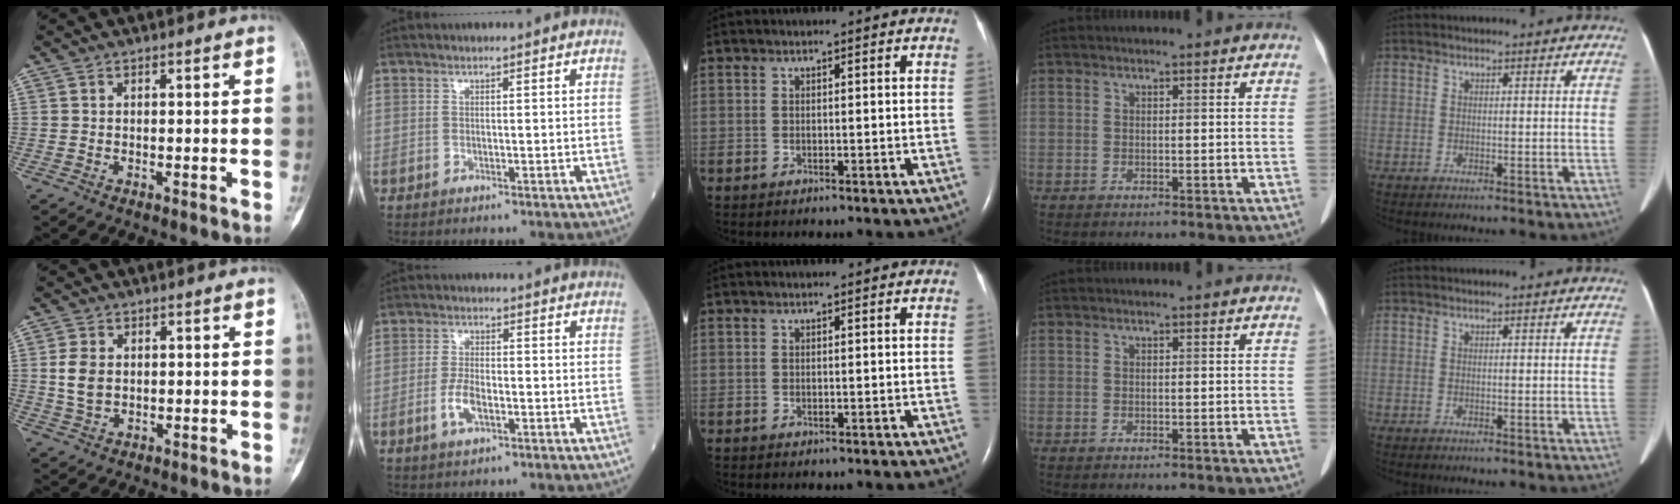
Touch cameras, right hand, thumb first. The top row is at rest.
{"thumb": {"total": 4.9, "force": [0.3, 3.6, 3.4], "torque": [-0.064, 0.002, 0.008]}, "index": {"total": 4.3, "force": [-1.7, 1.5, 3.7], "torque": [-0.081, -0.002, -0.032]}}